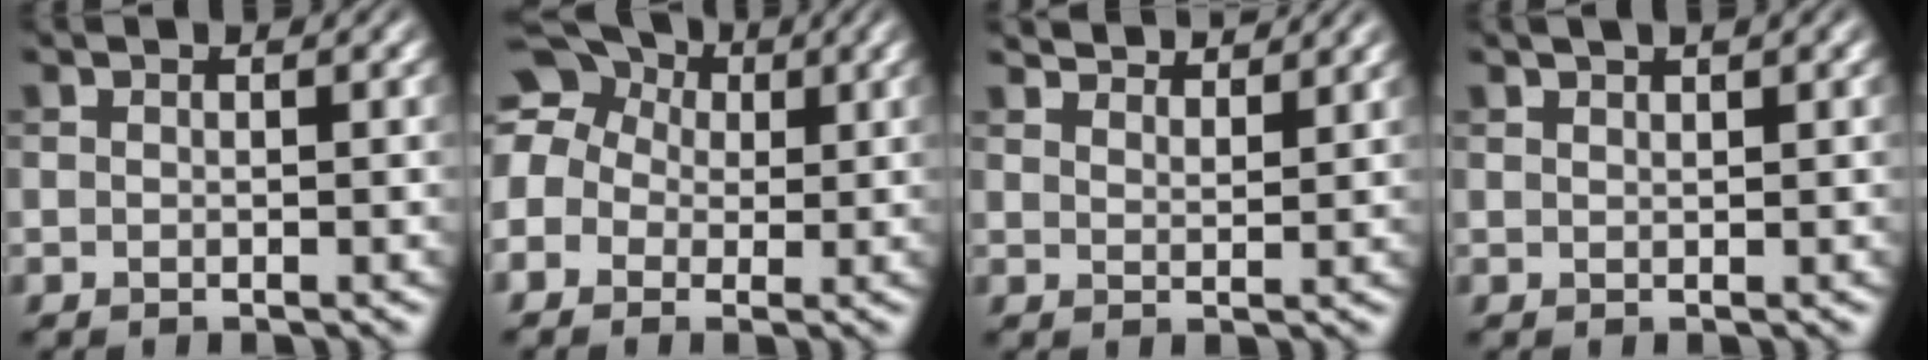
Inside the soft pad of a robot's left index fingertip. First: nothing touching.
{"total": 11.0, "force": [1.9, 9.5, 5.2], "torque": [-0.126, 0.045, -0.014]}
{"total": 4.4, "force": [4.2, 0.6, 1.1], "torque": [-0.015, 0.001, 0.057]}
{"total": 1.8, "force": [1.3, 0.4, 1.2], "torque": [-0.010, 0.003, 0.020]}